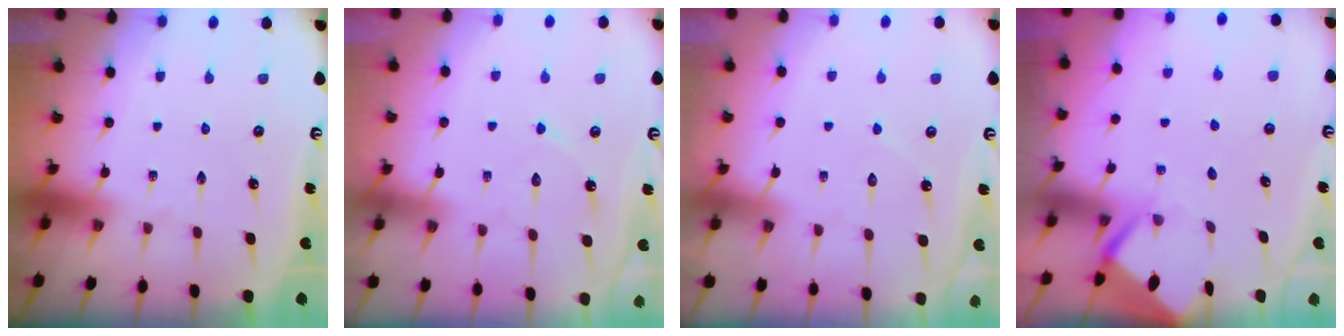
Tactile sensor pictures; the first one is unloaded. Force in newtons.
{"total": 5.8, "press": 5.8, "slide": 0.7}
{"total": 4.8, "press": 4.7, "slide": 0.4}
{"total": 3.9, "press": 3.9, "slide": 0.3}